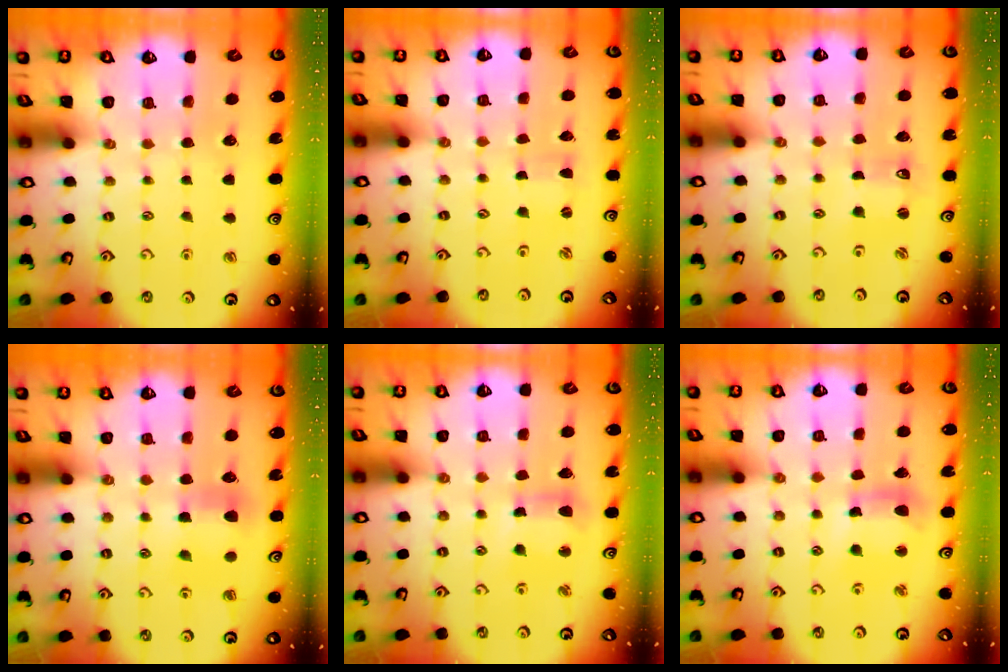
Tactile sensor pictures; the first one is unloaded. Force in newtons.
{"total": 1.0, "press": 1.0, "slide": 0.1}
{"total": 1.0, "press": 1.0, "slide": 0.2}
{"total": 6.3, "press": 6.3, "slide": 0.2}
{"total": 8.8, "press": 8.8, "slide": 1.0}
{"total": 9.9, "press": 9.8, "slide": 1.0}